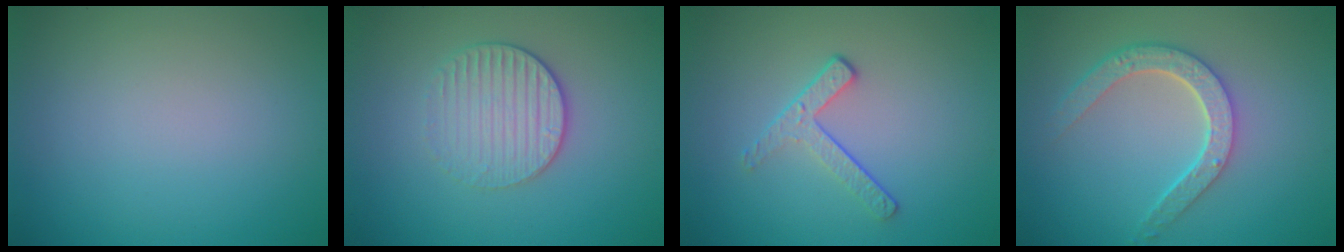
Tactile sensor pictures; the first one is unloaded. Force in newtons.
{"total": 3.1, "press": 2.7, "slide": 1.5}
{"total": 2.0, "press": 1.4, "slide": 1.5}
{"total": 4.5, "press": 3.5, "slide": 2.9}